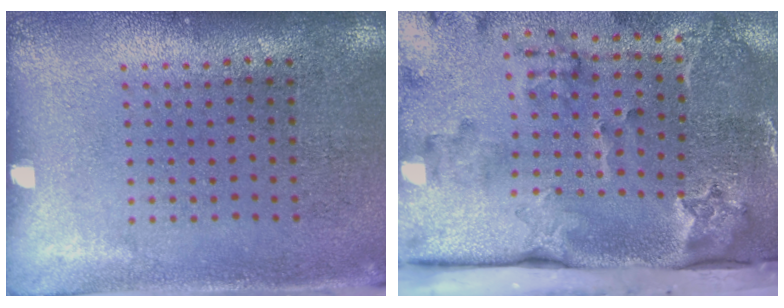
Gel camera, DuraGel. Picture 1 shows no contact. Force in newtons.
{"total": 4.0, "press": 2.7, "slide": 3.0}